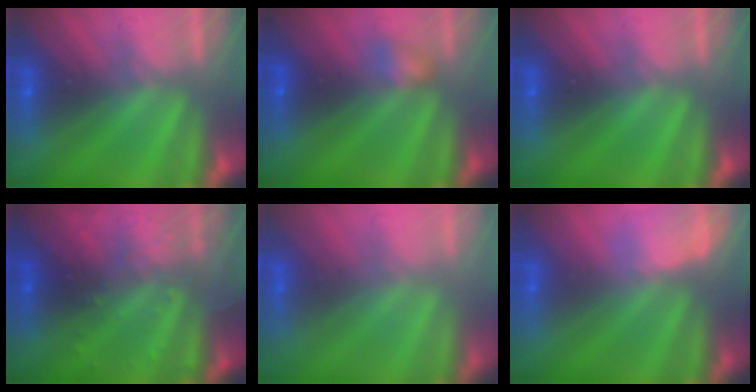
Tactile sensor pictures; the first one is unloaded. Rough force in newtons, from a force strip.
{"total": 2.1}
{"total": 0.0}
{"total": 2.9}
{"total": 2.5}
{"total": 2.9}